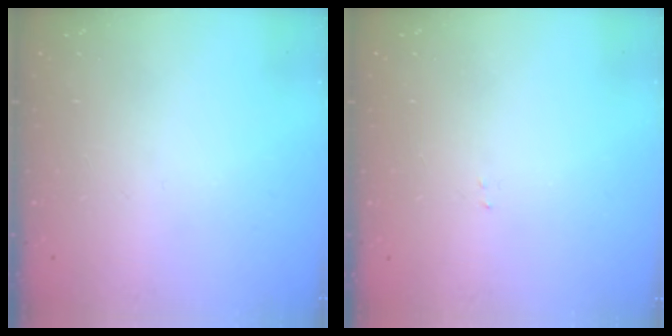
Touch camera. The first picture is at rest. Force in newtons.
{"total": 1.5, "press": 1.5, "slide": 0.2}